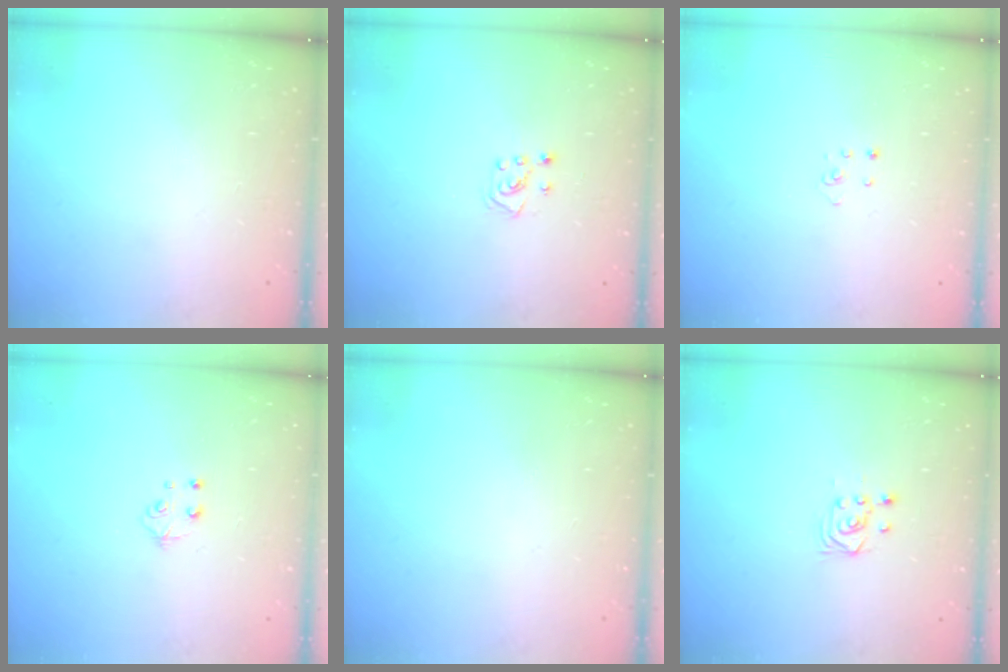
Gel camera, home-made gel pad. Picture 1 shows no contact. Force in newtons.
{"total": 5.3, "press": 5.3, "slide": 0.5}
{"total": 2.2, "press": 2.2, "slide": 0.2}
{"total": 4.9, "press": 4.8, "slide": 0.6}
{"total": 0.0}
{"total": 3.6, "press": 3.5, "slide": 1.2}